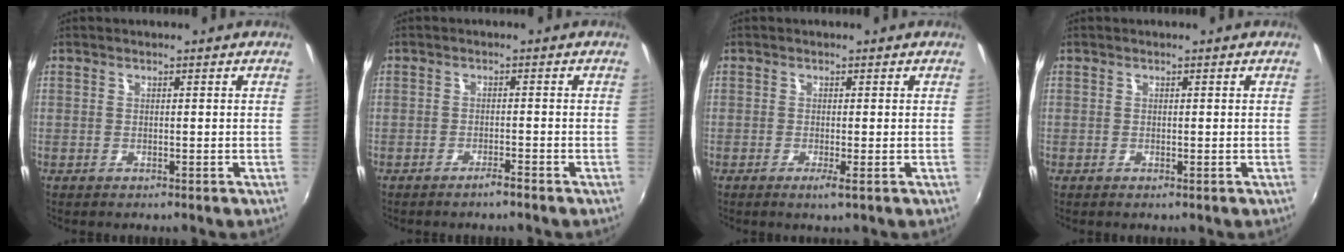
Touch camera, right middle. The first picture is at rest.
{"total": 1.5, "force": [-1.4, -0.2, 0.7], "torque": [-0.017, 0.001, -0.023]}
{"total": 1.4, "force": [-0.5, -0.4, 1.2], "torque": [-0.025, -0.004, -0.010]}
{"total": 0.0}